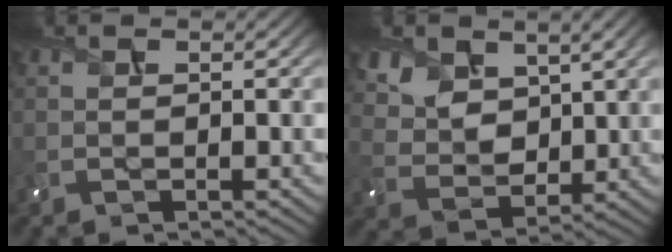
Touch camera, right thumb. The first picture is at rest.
{"total": 6.8, "force": [3.8, 4.2, 3.7], "torque": [-0.104, -0.013, 0.075]}